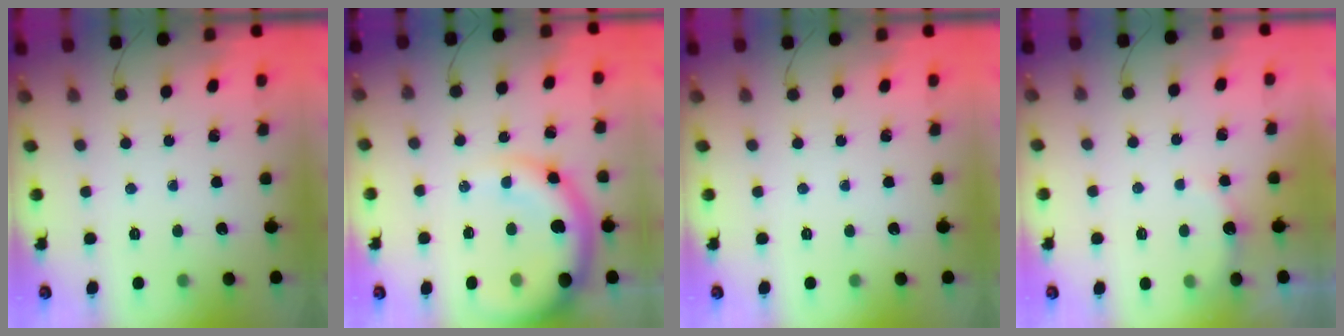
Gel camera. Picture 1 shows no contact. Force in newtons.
{"total": 9.9, "press": 9.5, "slide": 2.9}
{"total": 0.0}
{"total": 2.8, "press": 2.6, "slide": 0.8}